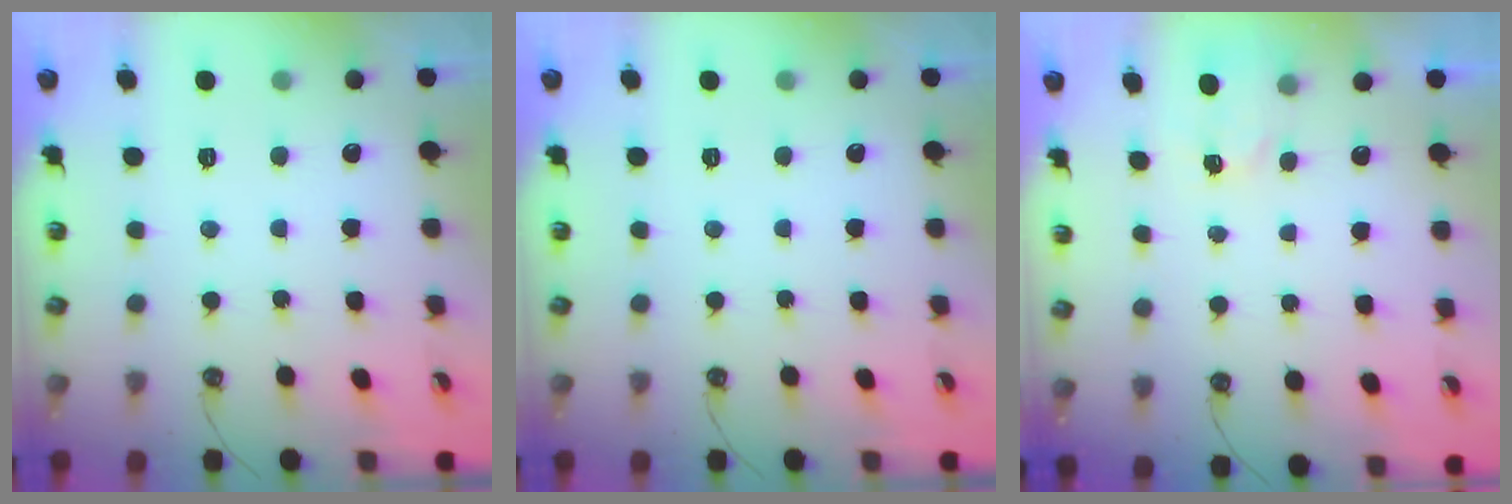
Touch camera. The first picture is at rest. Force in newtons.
{"total": 0.0}
{"total": 2.2, "press": 2.2, "slide": 0.4}